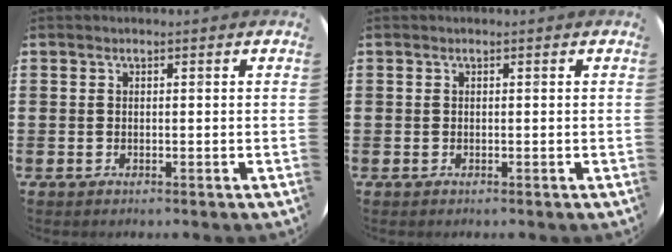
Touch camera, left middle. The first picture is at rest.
{"total": 0.0}